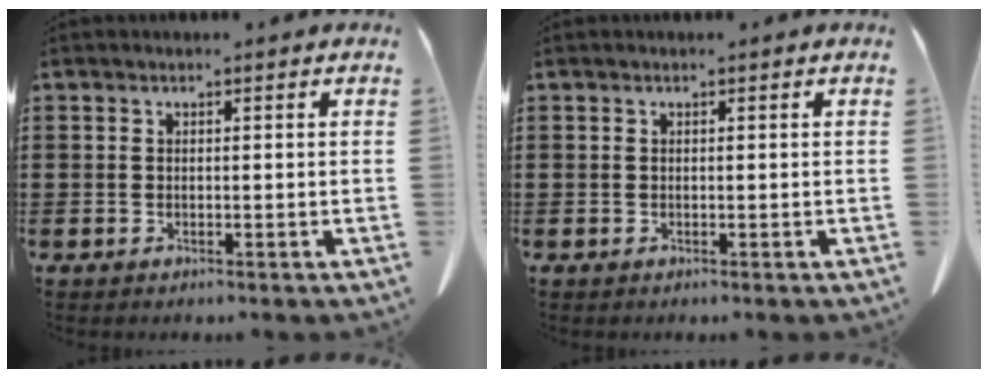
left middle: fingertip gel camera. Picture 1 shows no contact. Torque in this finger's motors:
{"motor_torque": [0.03, 0.28, -0.04, 0.01]}